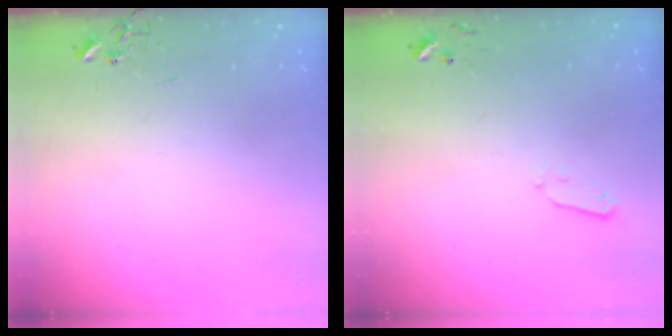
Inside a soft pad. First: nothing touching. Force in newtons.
{"total": 3.7, "press": 3.6, "slide": 0.8}